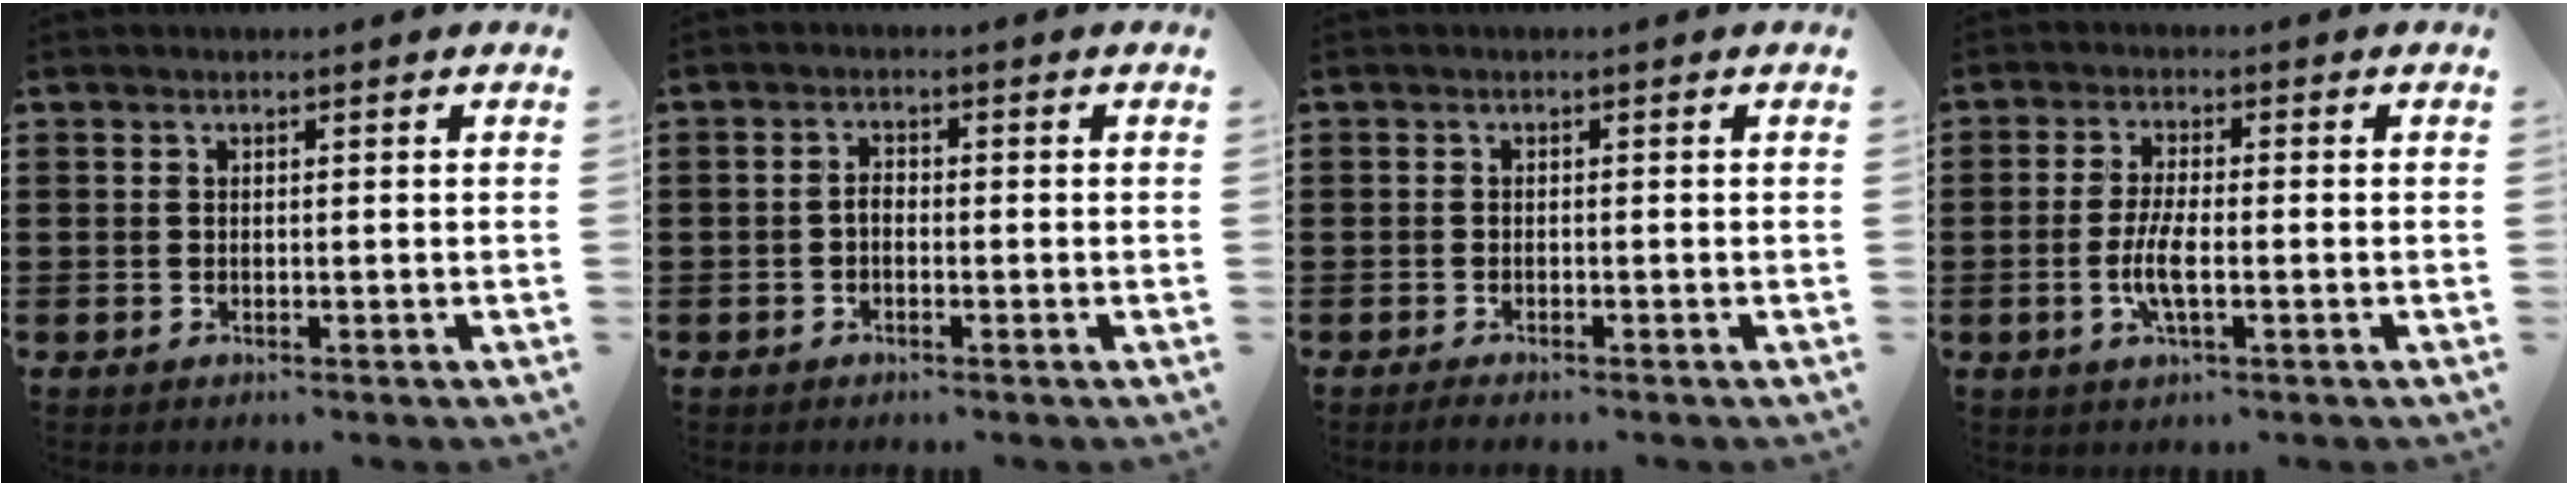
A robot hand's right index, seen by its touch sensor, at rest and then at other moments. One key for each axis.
{"total": 1.6, "fx": -0.6, "fy": 0.9, "fz": 1.1, "tx": -0.029, "ty": 0.000, "tz": -0.015}
{"total": 0.9, "fx": -0.9, "fy": 0.0, "fz": 0.1, "tx": -0.004, "ty": -0.002, "tz": -0.016}
{"total": 4.7, "fx": -1.3, "fy": 1.0, "fz": 4.4, "tx": -0.096, "ty": -0.008, "tz": -0.029}